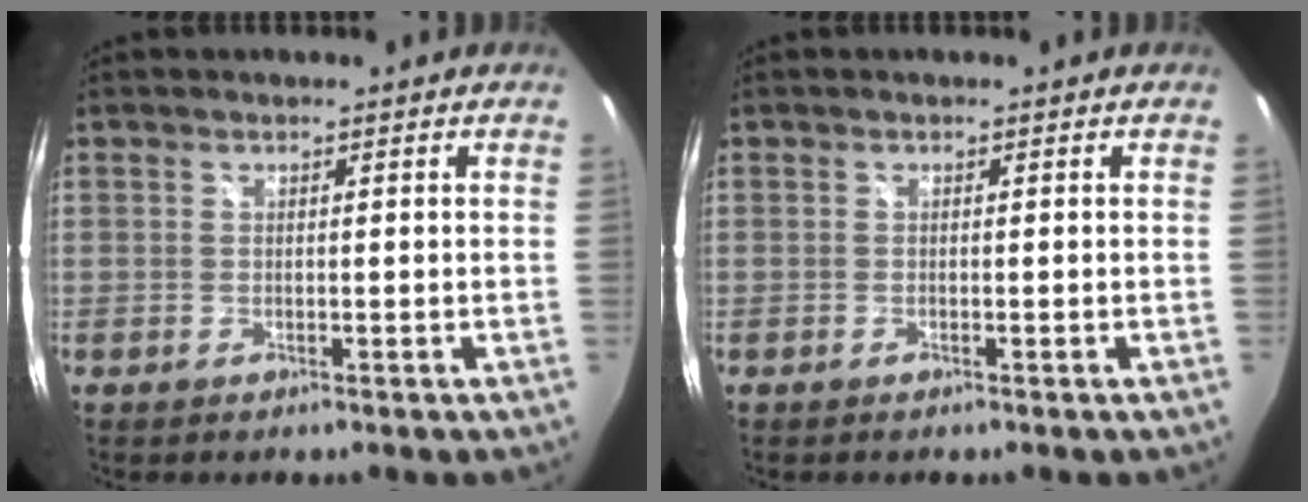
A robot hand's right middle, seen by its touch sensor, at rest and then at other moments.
{"total": 0.0}